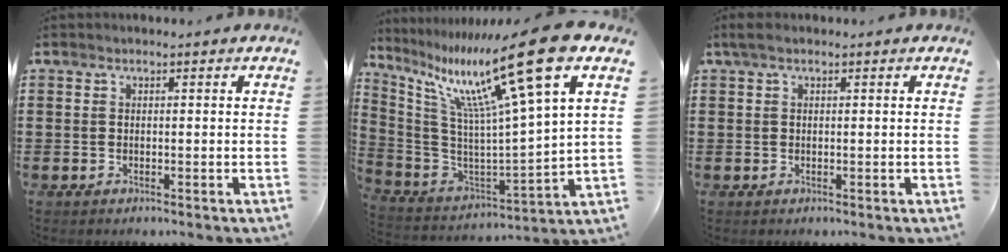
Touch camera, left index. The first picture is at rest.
{"total": 18.9, "force": [11.2, 0.8, 15.2], "torque": [-0.314, -0.056, 0.171]}
{"total": 0.9, "force": [0.2, 0.3, 0.8], "torque": [-0.017, 0.001, 0.003]}